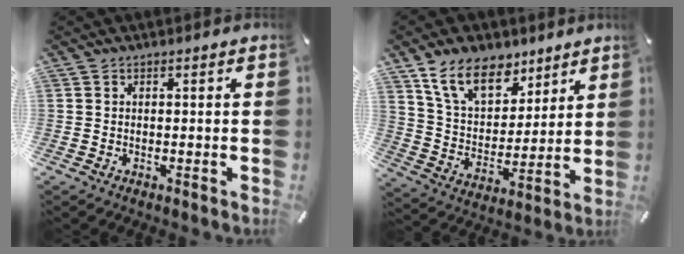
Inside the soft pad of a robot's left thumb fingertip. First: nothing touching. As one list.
[{"total": 14.6, "force": [9.6, 8.6, 6.8], "torque": [-0.136, -0.041, 0.184]}]